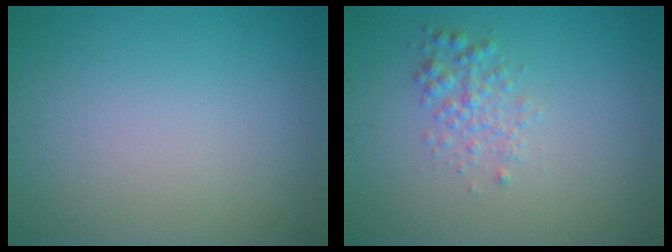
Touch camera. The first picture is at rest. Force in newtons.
{"total": 1.9, "press": 1.9, "slide": 0.0}